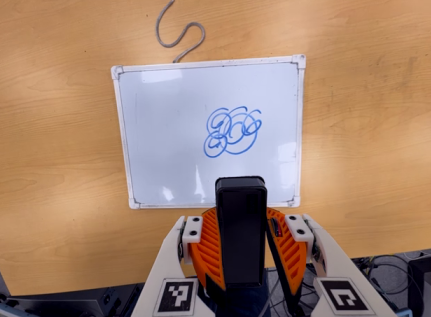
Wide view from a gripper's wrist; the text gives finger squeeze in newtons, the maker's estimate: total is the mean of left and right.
{"total": 6.9, "left": 6.7, "right": 7.0}